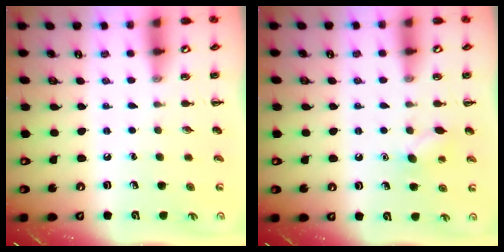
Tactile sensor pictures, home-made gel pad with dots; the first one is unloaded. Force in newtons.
{"total": 7.2, "press": 7.0, "slide": 1.9}